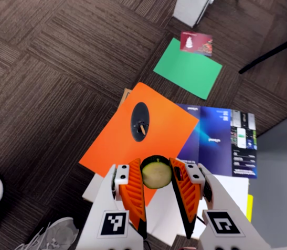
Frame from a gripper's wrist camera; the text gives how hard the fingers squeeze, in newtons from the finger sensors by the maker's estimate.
{"total": 8.7, "left": 8.8, "right": 8.7}